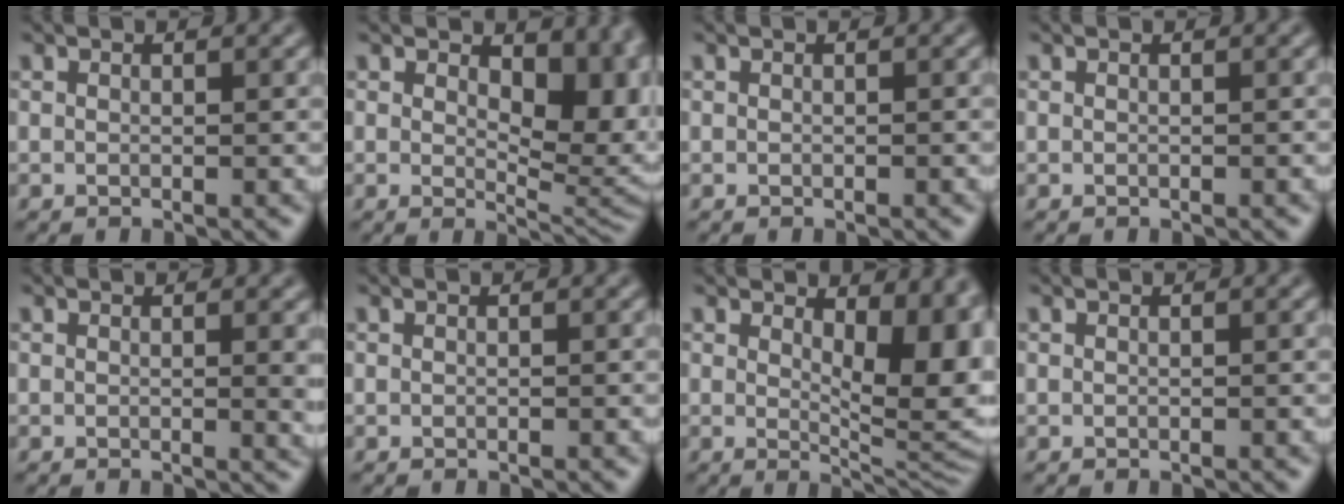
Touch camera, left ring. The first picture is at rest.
{"total": 8.2, "force": [1.7, 4.7, 6.5], "torque": [-0.089, -0.016, 0.034]}
{"total": 0.0}
{"total": 0.0}
{"total": 1.9, "force": [0.3, 0.5, 1.8], "torque": [-0.016, -0.003, 0.001]}
{"total": 0.0}
{"total": 9.2, "force": [2.2, 4.2, 7.9], "torque": [-0.080, -0.007, 0.039]}
{"total": 0.0}